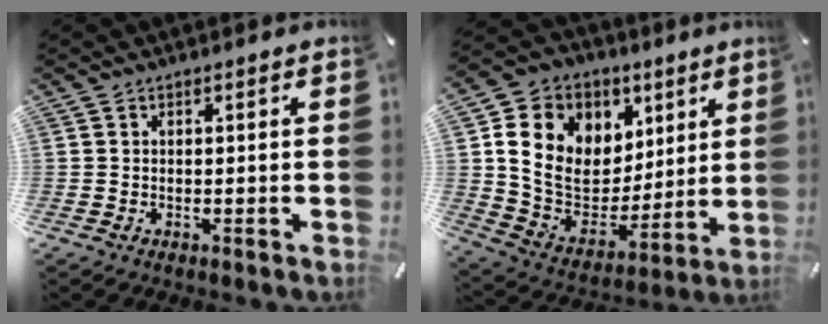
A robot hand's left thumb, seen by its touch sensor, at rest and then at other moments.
{"total": 15.1, "force": [4.9, 12.9, 6.2], "torque": [-0.104, -0.027, 0.101]}